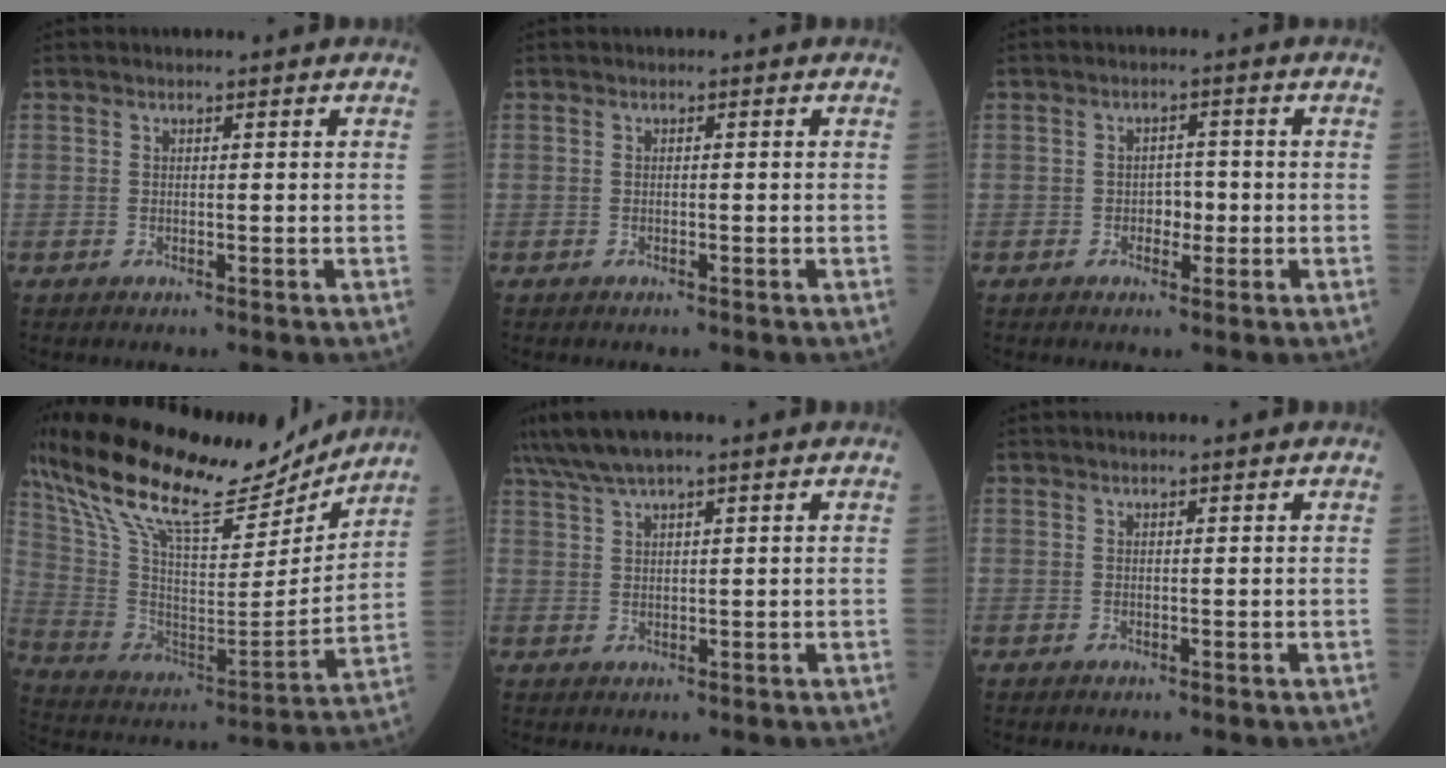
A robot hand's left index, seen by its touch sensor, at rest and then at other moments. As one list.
[{"total": 0.0}, {"total": 2.5, "force": [-0.8, 1.6, 1.7], "torque": [-0.018, 0.004, -0.014]}, {"total": 27.4, "force": [21.8, 7.1, 15.0], "torque": [-0.285, 0.012, 0.358]}, {"total": 6.6, "force": [5.2, 0.3, 4.0], "torque": [-0.078, 0.034, 0.097]}, {"total": 1.3, "force": [1.1, -0.2, 0.6], "torque": [-0.005, 0.004, 0.016]}]